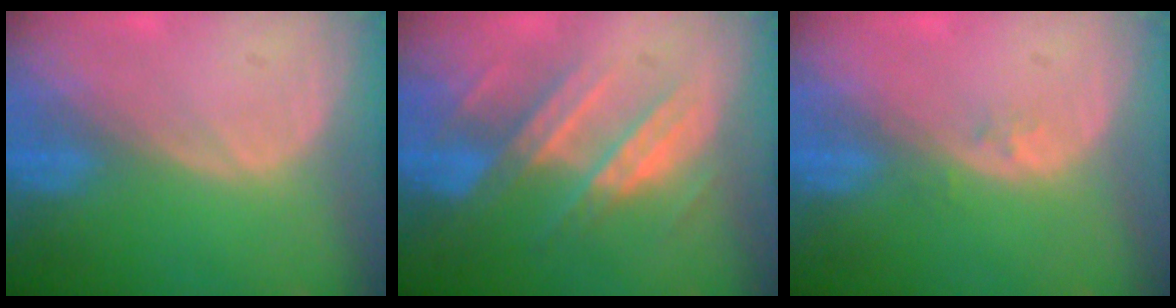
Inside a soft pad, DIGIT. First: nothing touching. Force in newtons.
{"total": 8.9, "press": 7.8, "slide": 4.2}
{"total": 1.1, "press": 0.8, "slide": 0.7}